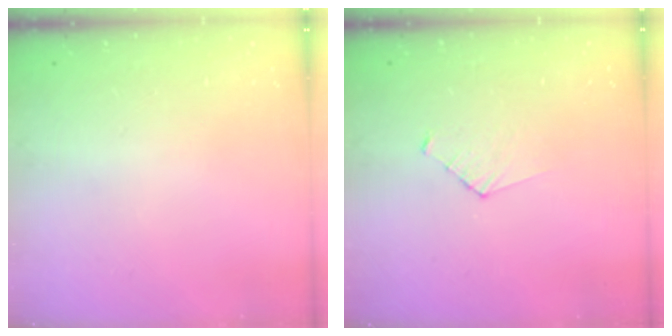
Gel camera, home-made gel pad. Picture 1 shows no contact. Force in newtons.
{"total": 2.8, "press": 2.7, "slide": 0.3}